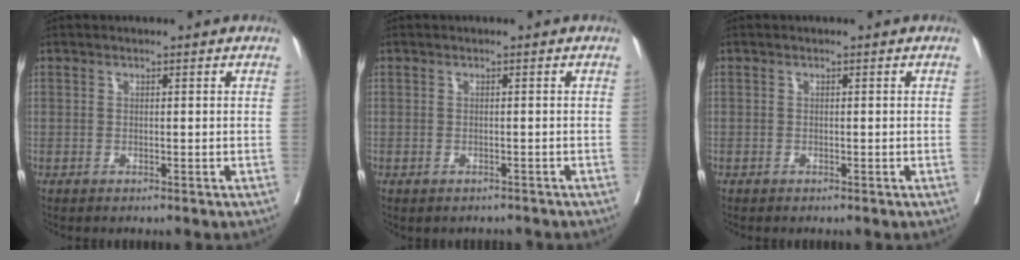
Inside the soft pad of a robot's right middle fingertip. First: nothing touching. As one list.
[{"total": 1.7, "force": [-1.5, 0.8, 0.2], "torque": [-0.004, -0.001, -0.021]}, {"total": 0.0}]